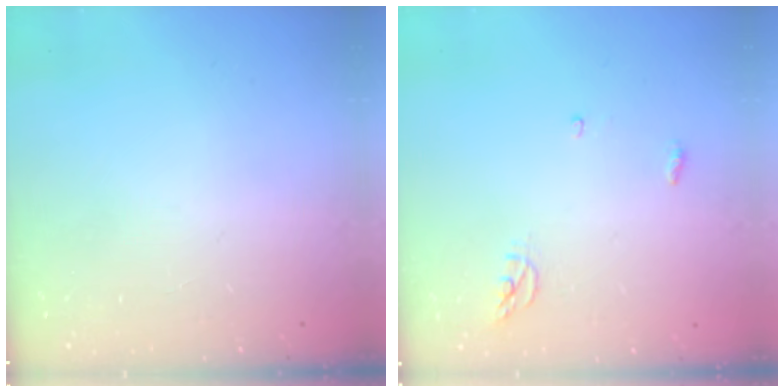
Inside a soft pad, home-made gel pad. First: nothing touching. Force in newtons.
{"total": 3.5, "press": 3.5, "slide": 0.2}